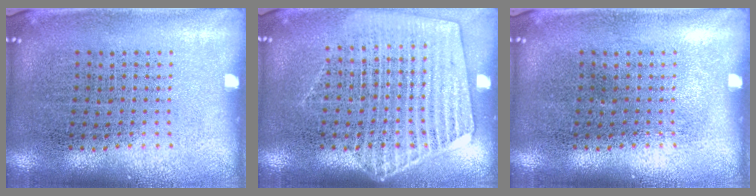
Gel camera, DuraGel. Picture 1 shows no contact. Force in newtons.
{"total": 1.7, "press": 1.6, "slide": 0.7}
{"total": 0.0}